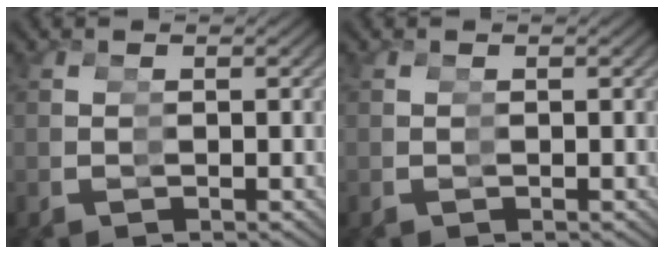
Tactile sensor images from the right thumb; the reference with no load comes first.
{"total": 0.0}